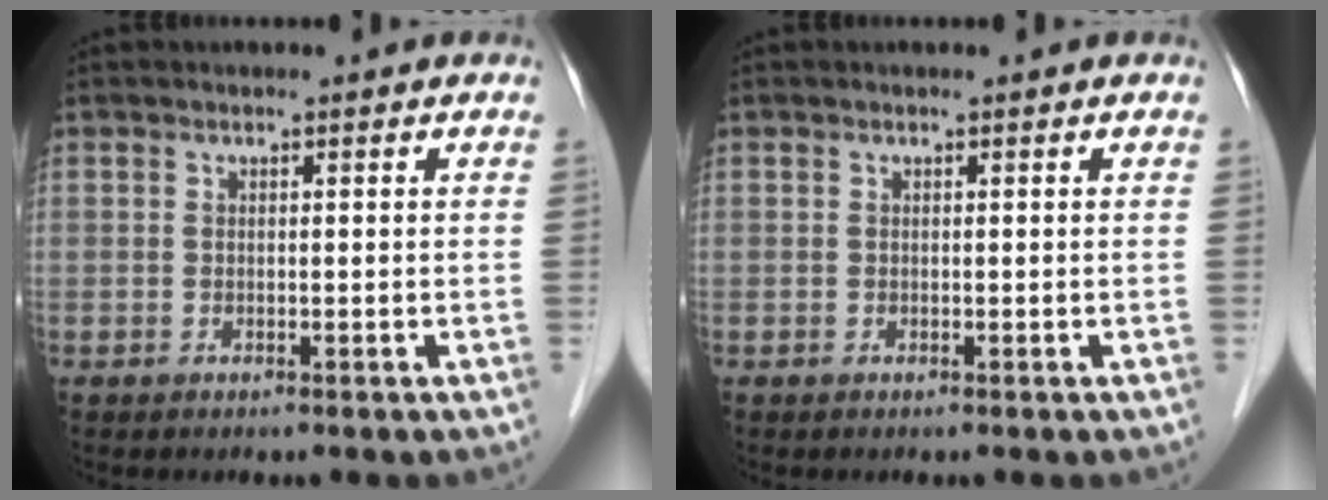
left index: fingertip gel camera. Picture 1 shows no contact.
{"total": 0.0}